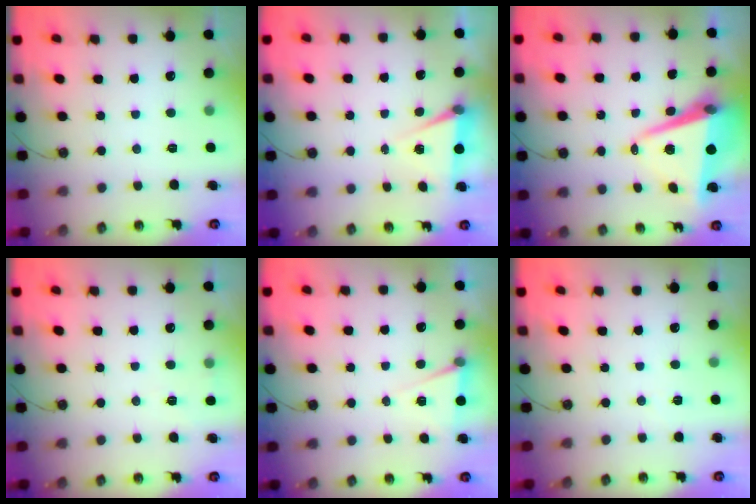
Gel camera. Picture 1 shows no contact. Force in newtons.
{"total": 5.2, "press": 2.6, "slide": 4.5}
{"total": 10.5, "press": 9.9, "slide": 3.3}
{"total": 2.7, "press": 2.6, "slide": 0.8}
{"total": 6.1, "press": 4.1, "slide": 4.5}
{"total": 2.6, "press": 2.5, "slide": 0.8}